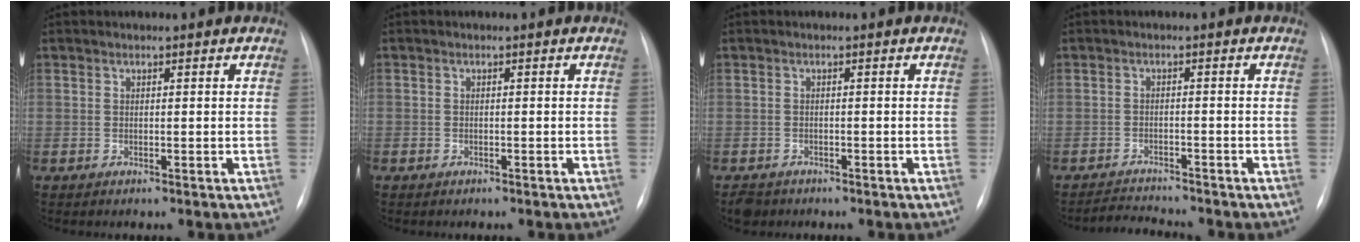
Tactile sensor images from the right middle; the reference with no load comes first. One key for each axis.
{"total": 0.9, "fx": -0.6, "fy": 0.6, "fz": 0.1, "tx": -0.008, "ty": 0.003, "tz": -0.010}
{"total": 2.6, "fx": -2.0, "fy": 1.6, "fz": 0.4, "tx": -0.010, "ty": 0.000, "tz": -0.030}
{"total": 3.9, "fx": -3.9, "fy": -0.2, "fz": 0.2, "tx": -0.008, "ty": -0.015, "tz": -0.064}